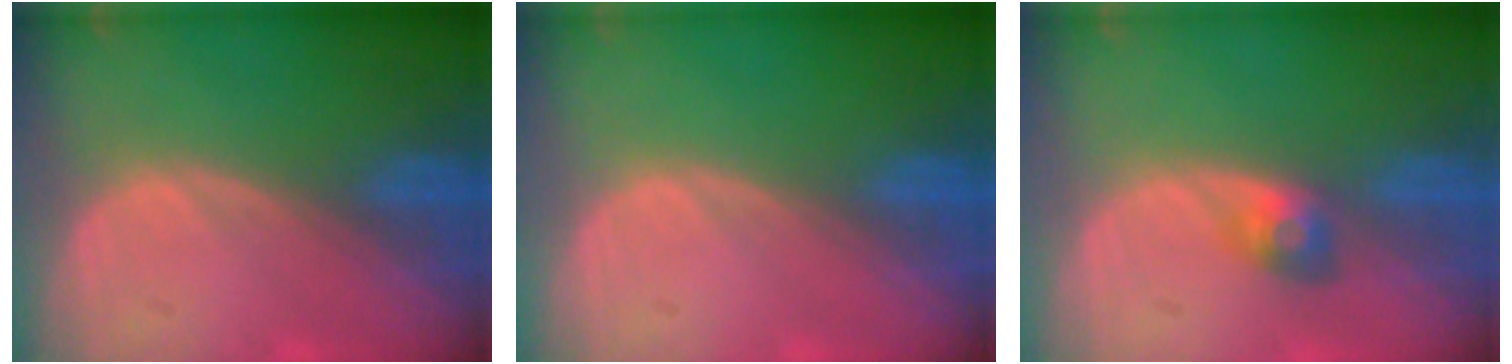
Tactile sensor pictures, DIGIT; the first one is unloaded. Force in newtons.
{"total": 0.0}
{"total": 3.0, "press": 2.6, "slide": 1.4}